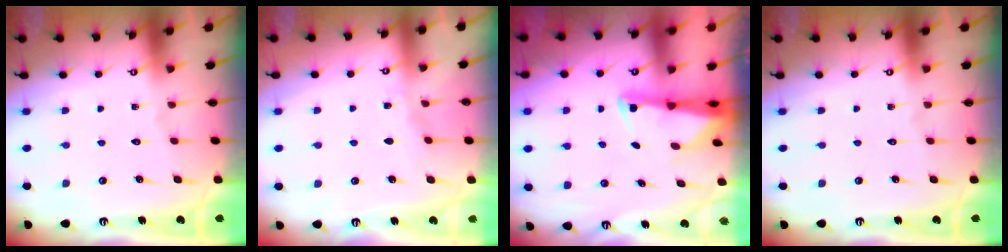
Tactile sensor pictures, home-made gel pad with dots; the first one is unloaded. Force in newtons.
{"total": 3.5, "press": 3.4, "slide": 0.5}
{"total": 2.3, "press": 2.3, "slide": 0.5}
{"total": 0.0}